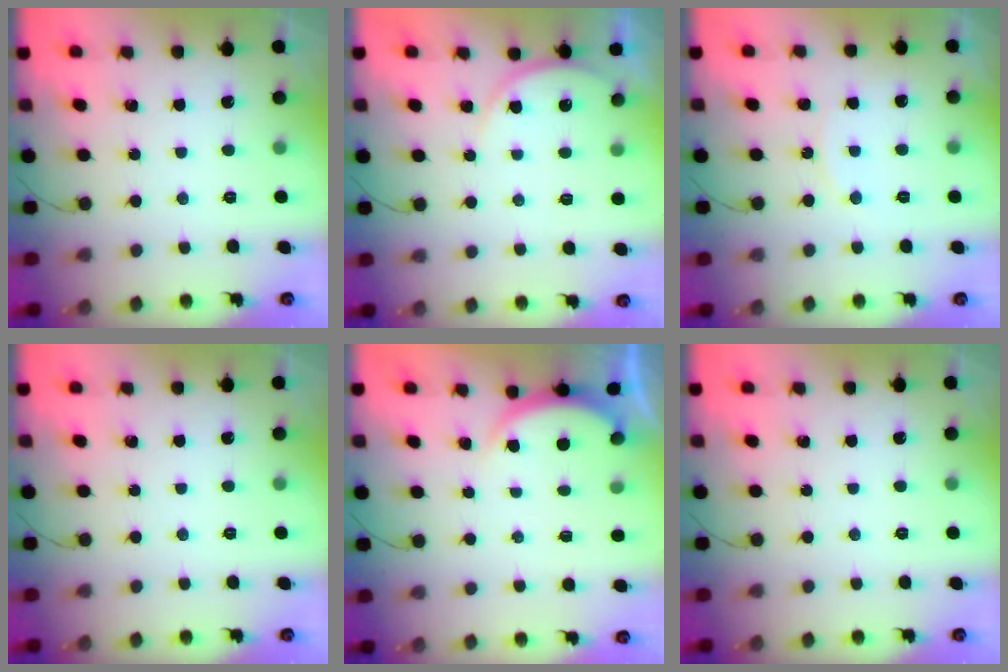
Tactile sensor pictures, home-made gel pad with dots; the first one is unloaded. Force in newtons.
{"total": 5.4, "press": 5.4, "slide": 0.6}
{"total": 5.8, "press": 5.8, "slide": 0.6}
{"total": 0.0}
{"total": 2.5, "press": 2.5, "slide": 0.5}
{"total": 0.0}